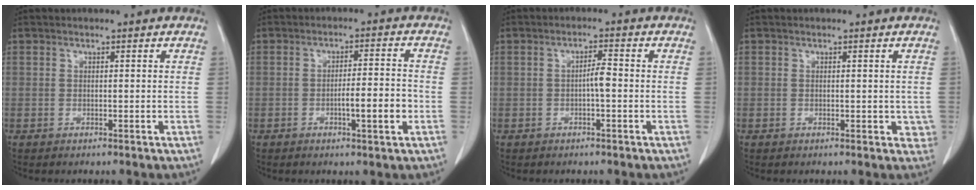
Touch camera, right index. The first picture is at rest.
{"total": 5.7, "force": [-1.8, 0.5, 5.4], "torque": [-0.083, 0.000, -0.025]}
{"total": 2.3, "force": [-0.5, 0.3, 2.3], "torque": [-0.038, 0.004, -0.009]}
{"total": 2.6, "force": [-0.1, 2.0, 1.7], "torque": [0.000, 0.002, -0.001]}